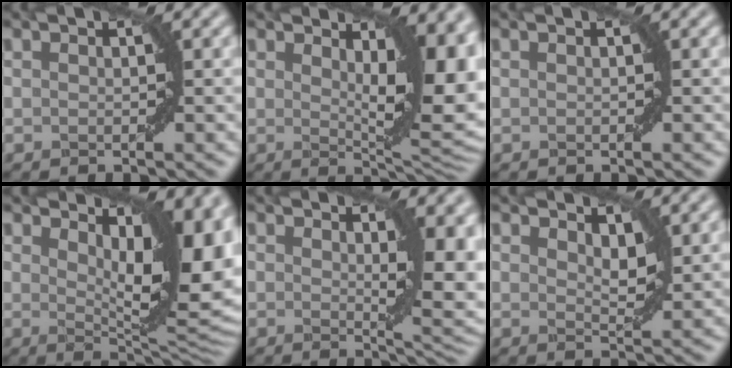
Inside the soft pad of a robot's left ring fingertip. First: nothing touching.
{"total": 10.6, "force": [2.4, 3.8, 9.6], "torque": [-0.098, -0.003, 0.036]}
{"total": 0.0}
{"total": 11.6, "force": [3.5, 4.3, 10.1], "torque": [-0.114, -0.006, 0.061]}
{"total": 7.1, "force": [1.4, 2.3, 6.6], "torque": [-0.070, -0.005, 0.025]}
{"total": 2.0, "force": [1.2, 0.8, 1.3], "torque": [-0.021, -0.006, 0.022]}